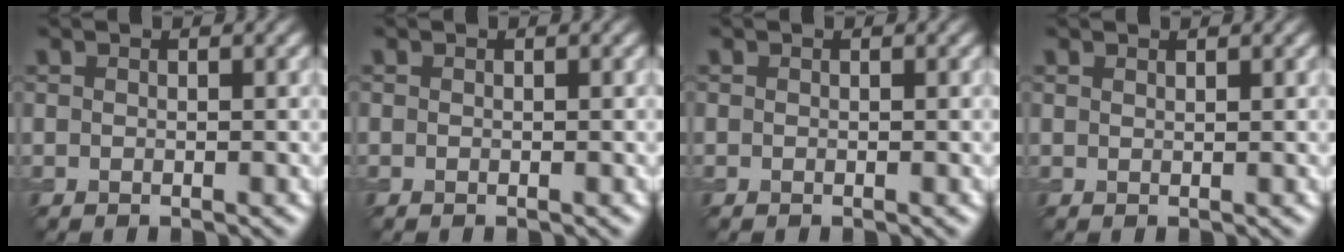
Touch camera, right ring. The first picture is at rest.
{"total": 0.0}
{"total": 0.0}
{"total": 0.6, "force": [0.6, 0.0, 0.1], "torque": [-0.001, 0.000, 0.011]}